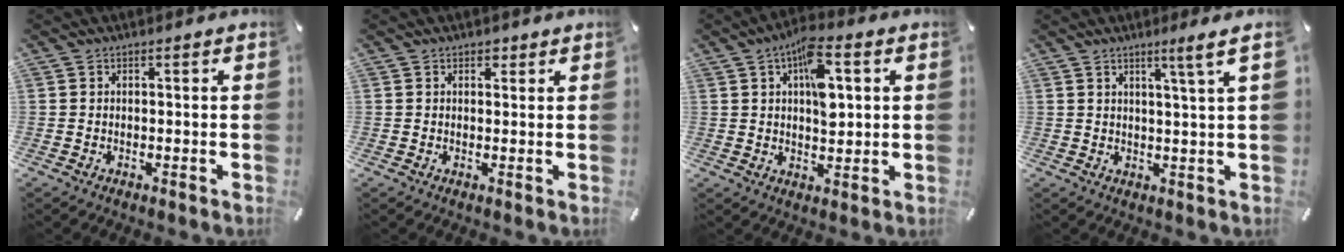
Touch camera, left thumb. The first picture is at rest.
{"total": 1.2, "force": [0.8, 0.8, 0.4], "torque": [0.000, -0.002, 0.013]}
{"total": 9.9, "force": [3.2, 4.7, 8.2], "torque": [-0.122, -0.003, 0.049]}
{"total": 5.7, "force": [3.1, -0.6, 4.8], "torque": [-0.082, -0.010, 0.046]}